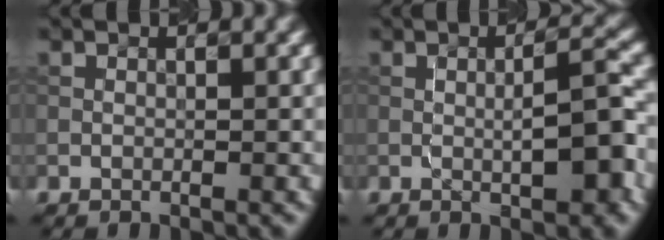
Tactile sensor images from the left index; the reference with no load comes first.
{"total": 4.8, "force": [-0.4, 1.0, 4.7], "torque": [-0.076, 0.005, -0.006]}